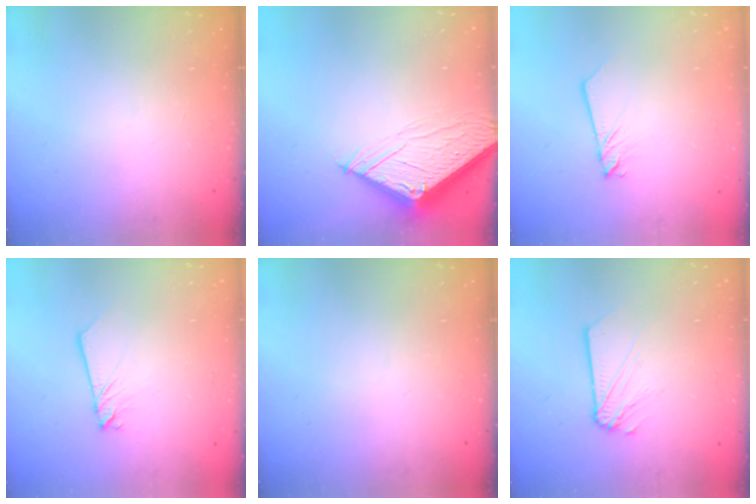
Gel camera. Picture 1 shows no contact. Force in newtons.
{"total": 6.6, "press": 6.6, "slide": 0.7}
{"total": 2.5, "press": 2.5, "slide": 0.1}
{"total": 2.4, "press": 2.4, "slide": 0.2}
{"total": 0.0}
{"total": 3.7, "press": 3.6, "slide": 0.6}